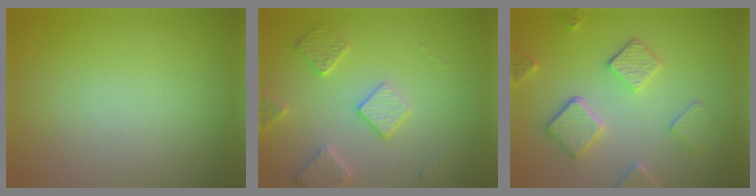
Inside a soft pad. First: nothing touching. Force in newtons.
{"total": 3.1, "press": 3.1, "slide": 0.4}
{"total": 4.9, "press": 3.8, "slide": 3.1}